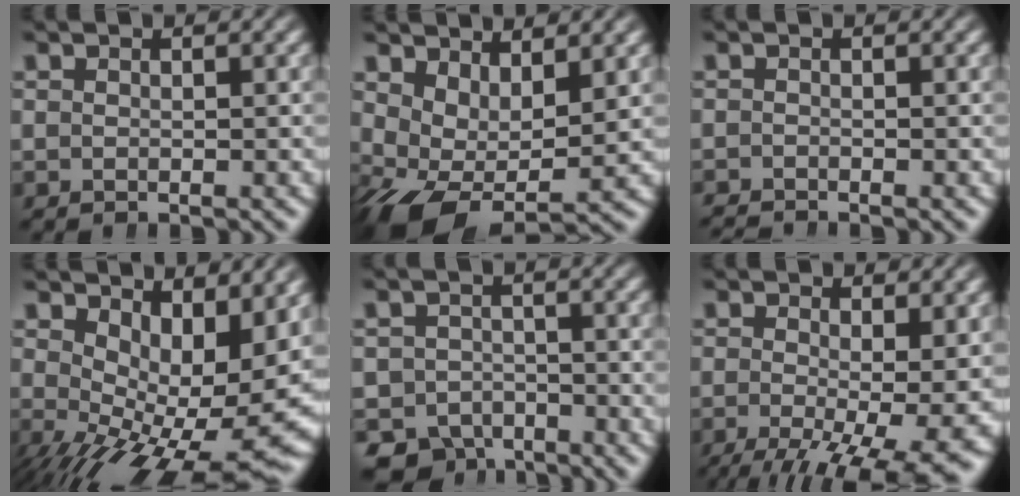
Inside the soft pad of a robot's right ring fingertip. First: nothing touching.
{"total": 7.6, "force": [-1.9, 5.9, 4.5], "torque": [-0.123, -0.053, -0.013]}
{"total": 1.5, "force": [-1.4, 0.5, -0.1], "torque": [0.000, -0.014, -0.023]}
{"total": 11.1, "force": [-1.6, 5.9, 9.3], "torque": [-0.134, -0.050, 0.004]}
{"total": 7.7, "force": [-5.5, 5.2, 1.6], "torque": [-0.019, -0.037, -0.083]}
{"total": 8.9, "force": [-4.3, 4.0, 6.8], "torque": [-0.117, -0.058, -0.039]}